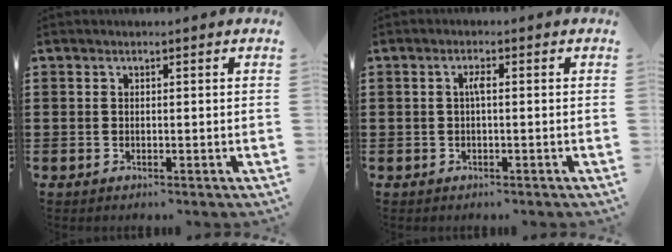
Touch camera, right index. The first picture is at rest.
{"total": 1.7, "force": [-0.1, 0.3, 1.7], "torque": [-0.033, 0.003, -0.003]}